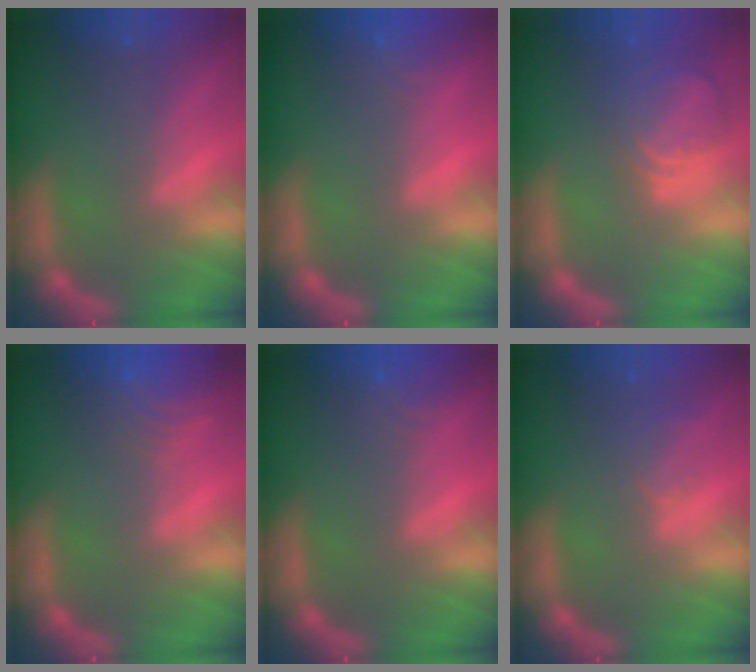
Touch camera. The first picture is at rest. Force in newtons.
{"total": 1.9}
{"total": 5.6}
{"total": 6.5}
{"total": 2.4}
{"total": 2.0}